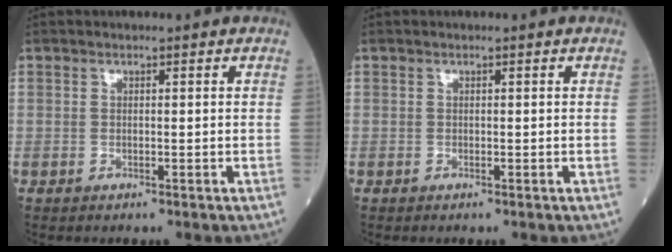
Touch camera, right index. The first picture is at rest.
{"total": 0.0}